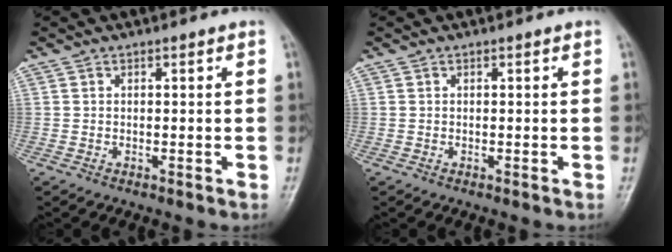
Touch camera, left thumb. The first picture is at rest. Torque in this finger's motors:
{"motor_torque": [0.00, 0.00, 0.00, 0.00, 0.00]}